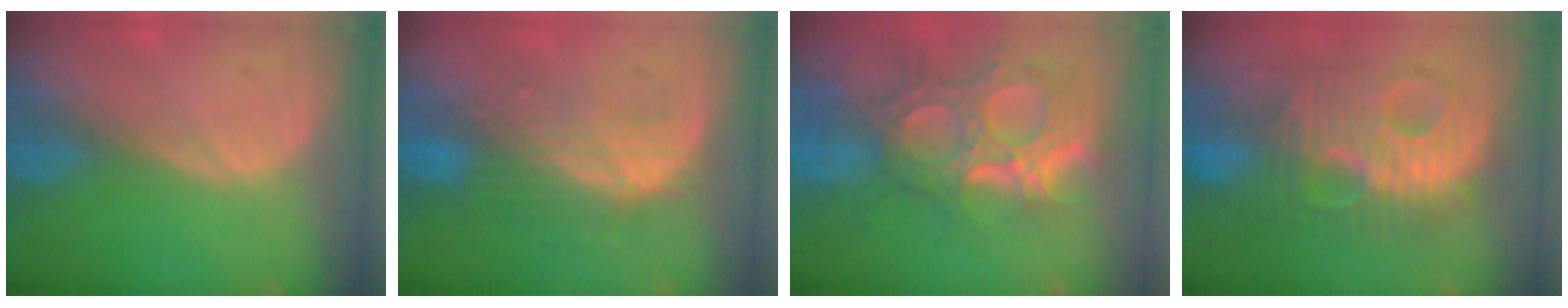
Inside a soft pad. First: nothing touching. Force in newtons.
{"total": 7.2, "press": 7.0, "slide": 1.5}
{"total": 12.9, "press": 11.1, "slide": 6.7}
{"total": 11.9, "press": 11.9, "slide": 0.7}